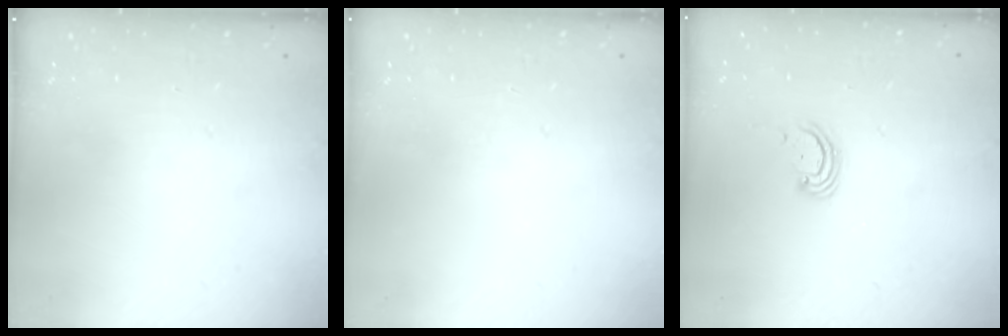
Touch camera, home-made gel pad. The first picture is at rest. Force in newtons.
{"total": 0.0}
{"total": 2.8, "press": 2.8, "slide": 0.3}